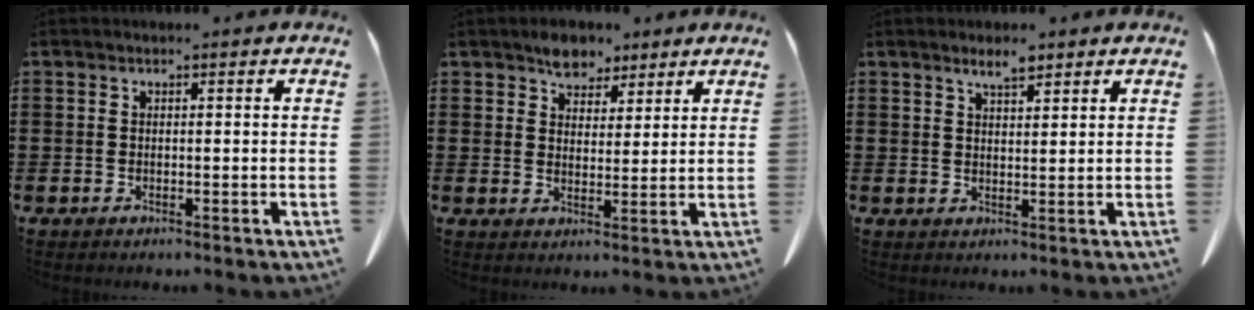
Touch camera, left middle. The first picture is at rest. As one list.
[{"total": 5.1, "force": [4.2, 2.7, 1.1], "torque": [-0.029, -0.002, 0.079]}, {"total": 3.0, "force": [2.5, 0.6, 1.7], "torque": [-0.036, 0.002, 0.045]}]